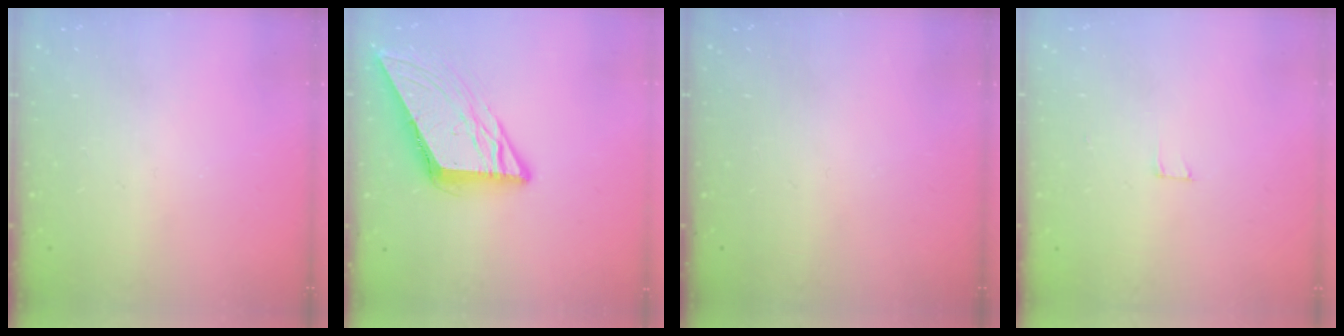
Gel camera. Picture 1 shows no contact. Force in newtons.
{"total": 8.8, "press": 8.8, "slide": 0.9}
{"total": 0.0}
{"total": 2.5, "press": 2.5, "slide": 0.2}